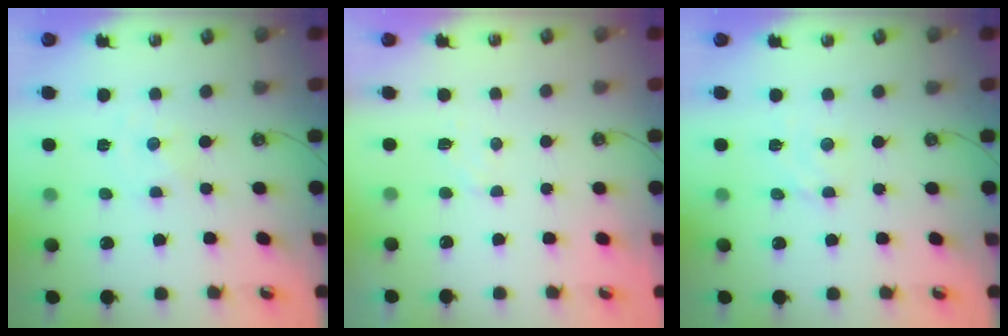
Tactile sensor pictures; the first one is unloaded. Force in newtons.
{"total": 5.1, "press": 5.1, "slide": 0.6}
{"total": 2.8, "press": 2.8, "slide": 0.4}